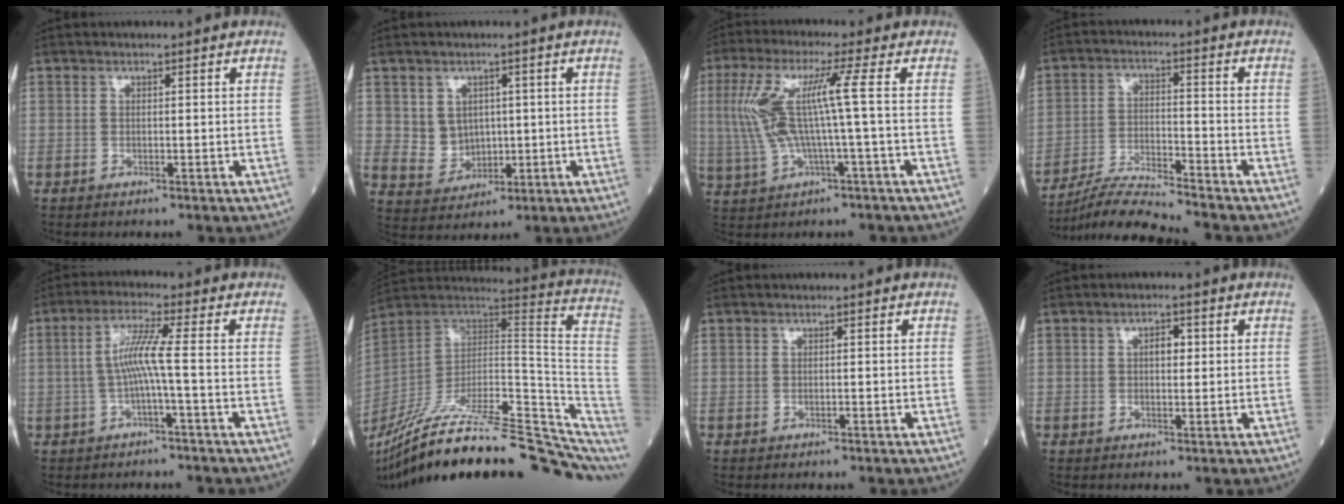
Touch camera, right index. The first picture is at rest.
{"total": 5.2, "force": [1.0, 4.7, 2.1], "torque": [-0.036, 0.008, 0.030]}
{"total": 9.9, "force": [0.7, -0.1, 9.9], "torque": [-0.224, 0.016, 0.018]}
{"total": 8.0, "force": [-7.7, -1.6, 1.7], "torque": [-0.031, -0.014, -0.144]}
{"total": 5.4, "force": [-0.6, -0.6, 5.3], "torque": [-0.107, 0.016, -0.011]}
{"total": 32.4, "force": [-25.6, 5.5, 19.0], "torque": [-0.243, -0.016, -0.385]}
{"total": 0.0}
{"total": 2.5, "force": [0.6, 1.2, 2.1], "torque": [-0.030, 0.005, 0.009]}